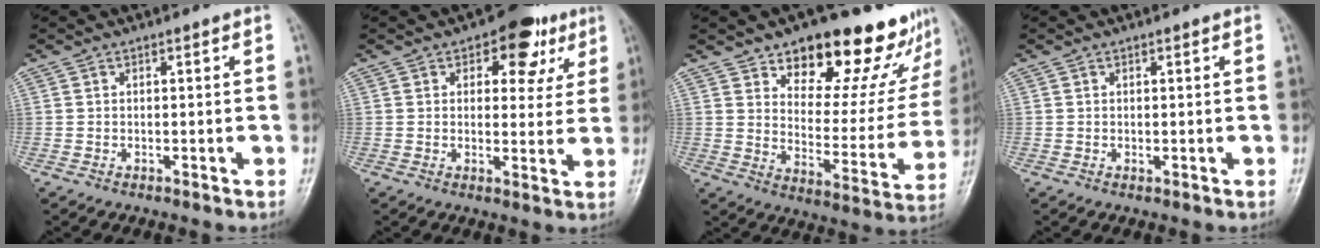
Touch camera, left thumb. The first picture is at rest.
{"total": 9.5, "force": [4.5, 5.8, 6.0], "torque": [-0.025, -0.012, 0.052]}
{"total": 22.3, "force": [16.3, 10.1, 11.4], "torque": [-0.100, -0.095, 0.219]}
{"total": 0.6, "force": [0.2, 0.3, 0.5], "torque": [-0.004, -0.002, 0.005]}